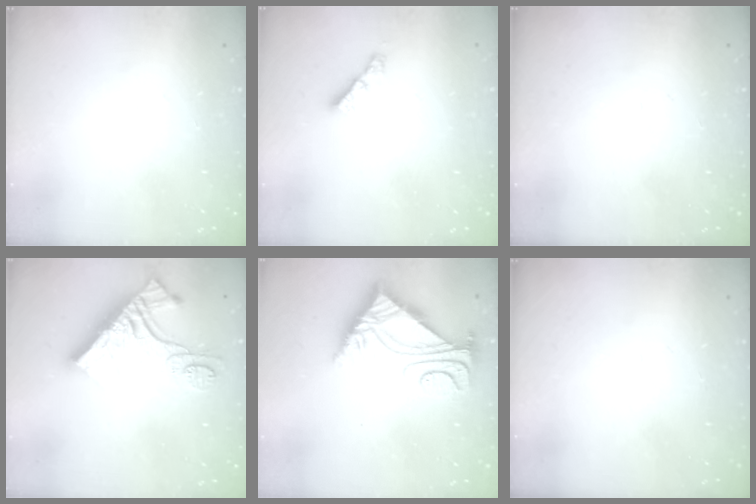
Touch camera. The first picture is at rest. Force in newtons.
{"total": 2.6, "press": 2.6, "slide": 0.1}
{"total": 0.0}
{"total": 16.3, "press": 16.3, "slide": 1.4}
{"total": 6.8, "press": 6.8, "slide": 0.5}
{"total": 0.0}